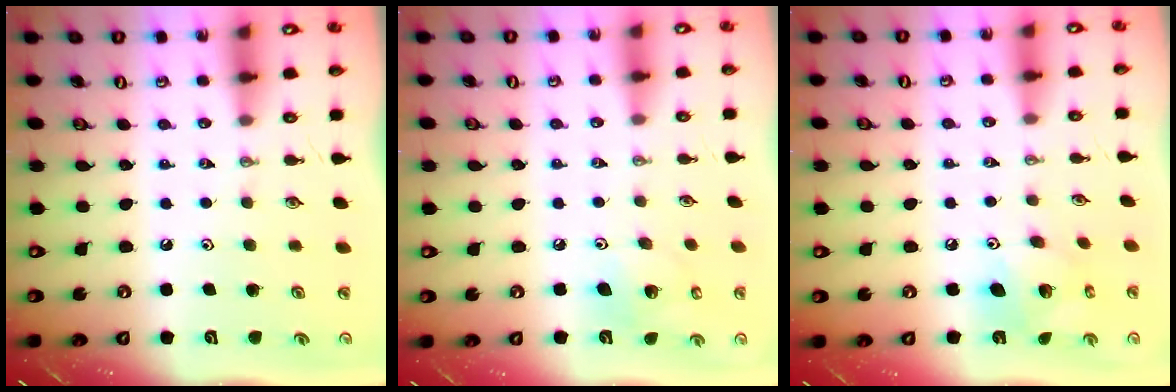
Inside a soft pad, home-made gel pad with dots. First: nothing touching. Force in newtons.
{"total": 9.6, "press": 9.4, "slide": 1.9}
{"total": 11.2, "press": 11.1, "slide": 0.8}